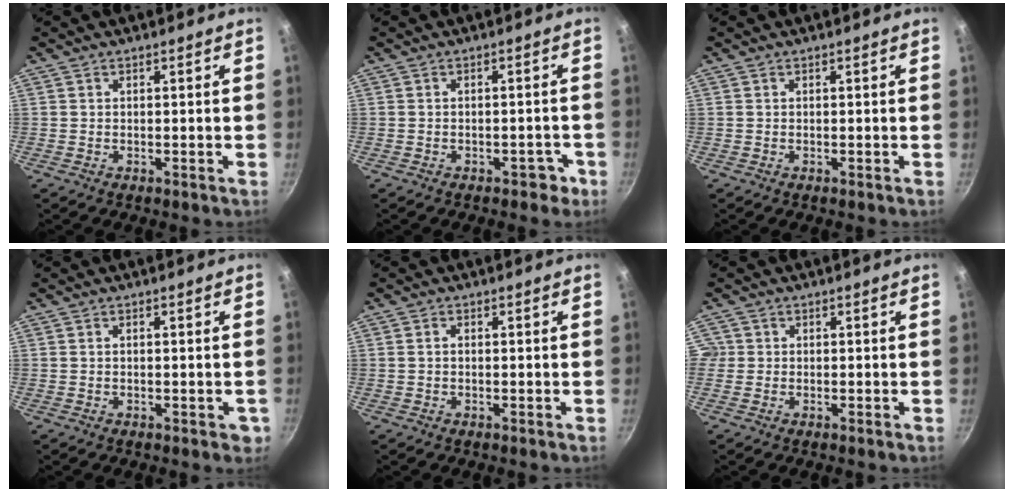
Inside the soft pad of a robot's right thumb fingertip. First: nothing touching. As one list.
[{"total": 2.9, "force": [-1.6, 1.7, 1.6], "torque": [-0.007, 0.023, -0.005]}, {"total": 0.0}, {"total": 2.2, "force": [-0.4, 1.1, 1.9], "torque": [-0.018, -0.001, -0.003]}, {"total": 0.8, "force": [0.0, 0.5, 0.7], "torque": [-0.014, 0.002, 0.001]}, {"total": 1.5, "force": [0.0, 1.5, 0.2], "torque": [0.009, 0.004, -0.004]}]